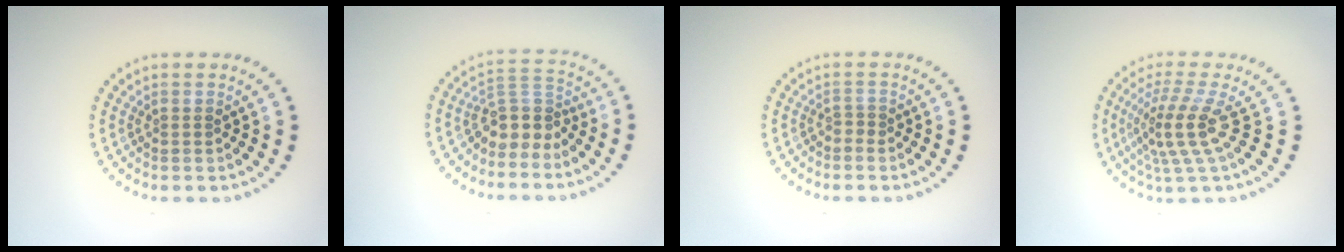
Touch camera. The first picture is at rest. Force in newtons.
{"total": 3.3, "press": 2.5, "slide": 2.2}
{"total": 0.6, "press": 0.2, "slide": 0.6}
{"total": 4.1, "press": 2.7, "slide": 3.1}